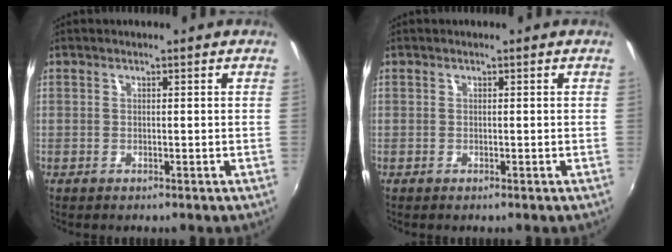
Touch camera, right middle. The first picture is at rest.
{"total": 0.0}